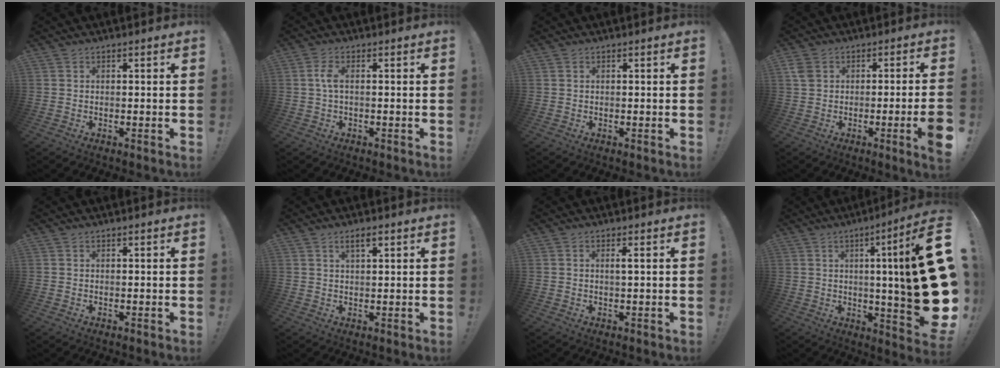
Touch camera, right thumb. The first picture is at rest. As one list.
[{"total": 3.6, "force": [0.0, 1.3, 3.4], "torque": [-0.070, 0.005, -0.002]}, {"total": 0.0}, {"total": 6.3, "force": [-1.4, 0.9, 6.1], "torque": [-0.095, 0.005, -0.017]}, {"total": 0.0}, {"total": 3.1, "force": [1.7, 1.1, 2.4], "torque": [-0.037, -0.004, 0.026]}, {"total": 1.7, "force": [0.4, -0.1, 1.6], "torque": [-0.017, -0.006, 0.000]}, {"total": 21.7, "force": [1.4, 0.9, 21.6], "torque": [-0.303, -0.031, 0.016]}]